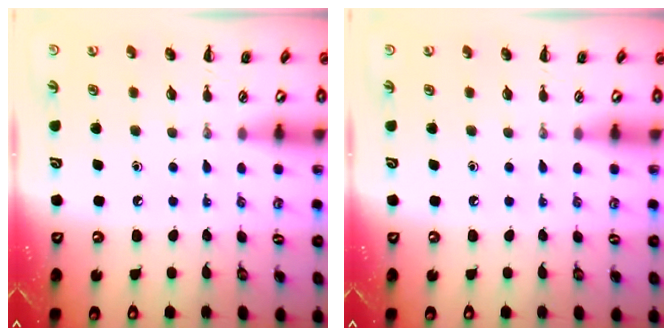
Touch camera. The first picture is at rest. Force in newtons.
{"total": 0.0}